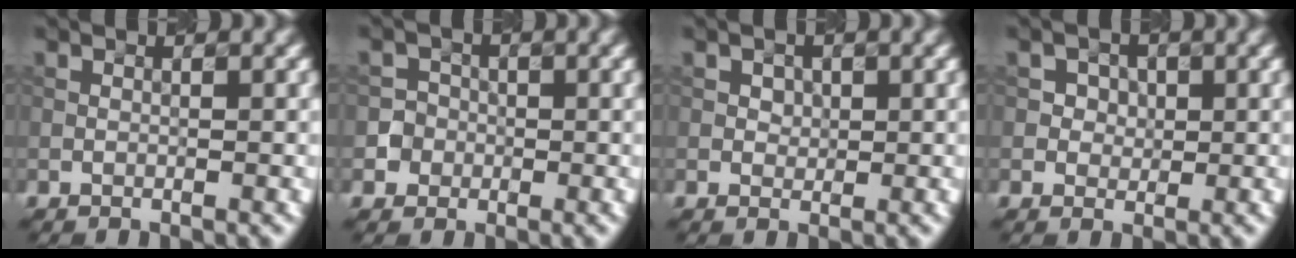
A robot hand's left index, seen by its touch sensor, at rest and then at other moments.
{"total": 3.6, "force": [-1.3, 3.4, 0.5], "torque": [0.009, 0.013, -0.034]}
{"total": 1.2, "force": [0.5, 0.9, 0.7], "torque": [-0.013, 0.006, 0.008]}
{"total": 2.6, "force": [1.0, 2.2, 1.1], "torque": [-0.017, 0.004, 0.014]}